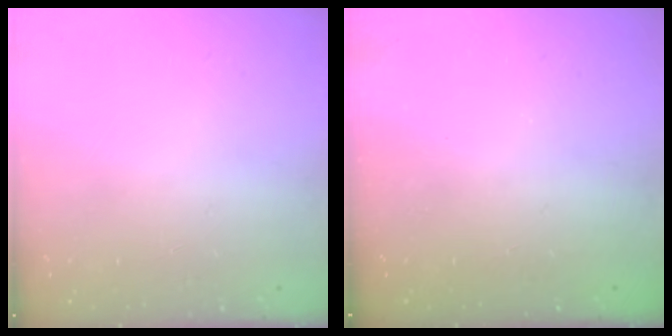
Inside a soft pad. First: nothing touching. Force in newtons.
{"total": 2.3, "press": 2.2, "slide": 0.8}